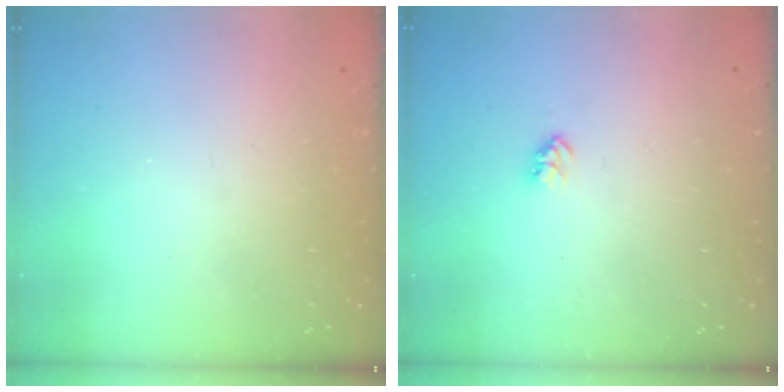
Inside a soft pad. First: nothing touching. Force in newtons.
{"total": 2.7, "press": 2.7, "slide": 0.4}